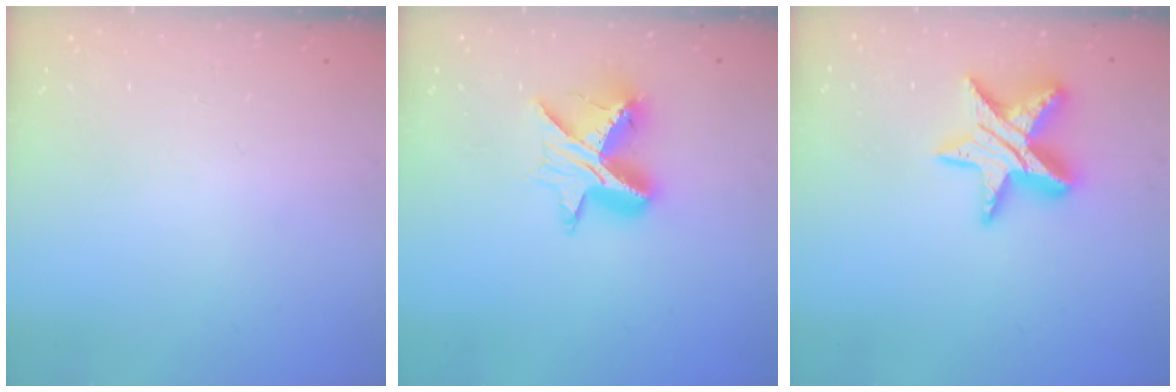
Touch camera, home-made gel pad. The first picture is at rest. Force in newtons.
{"total": 10.2, "press": 10.2, "slide": 0.8}
{"total": 15.3, "press": 15.2, "slide": 1.1}